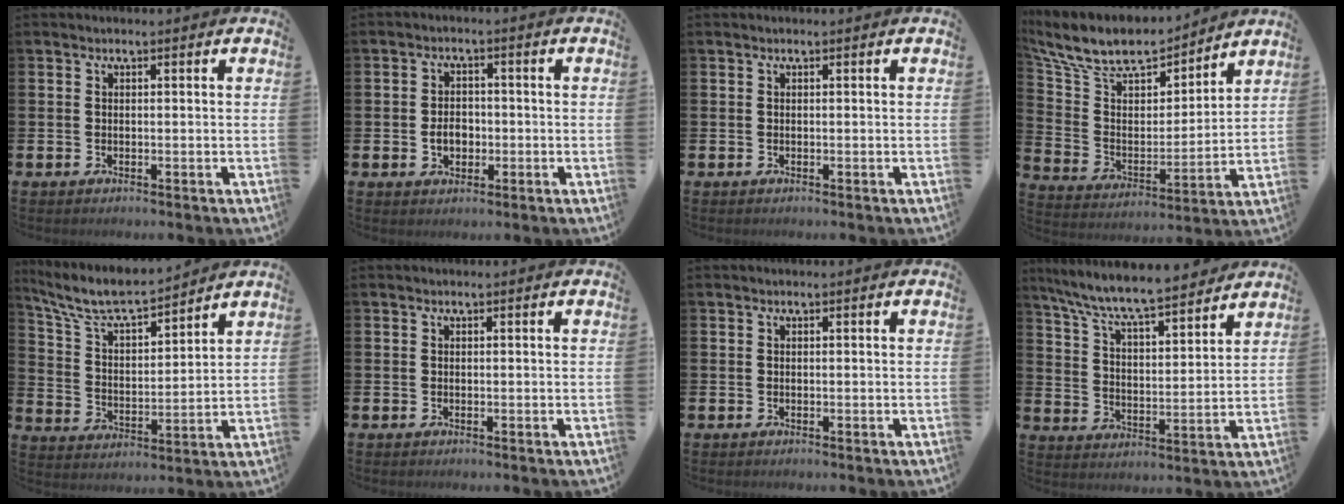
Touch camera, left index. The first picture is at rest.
{"total": 3.2, "force": [-0.8, 2.4, 2.0], "torque": [-0.018, -0.006, -0.023]}
{"total": 0.0}
{"total": 11.2, "force": [10.0, 3.6, 3.4], "torque": [-0.108, -0.069, 0.174]}
{"total": 8.0, "force": [7.4, 1.3, 2.8], "torque": [-0.090, -0.045, 0.129]}
{"total": 0.0}
{"total": 0.0}
{"total": 8.4, "force": [7.9, 0.8, 2.7], "torque": [-0.088, -0.058, 0.137]}